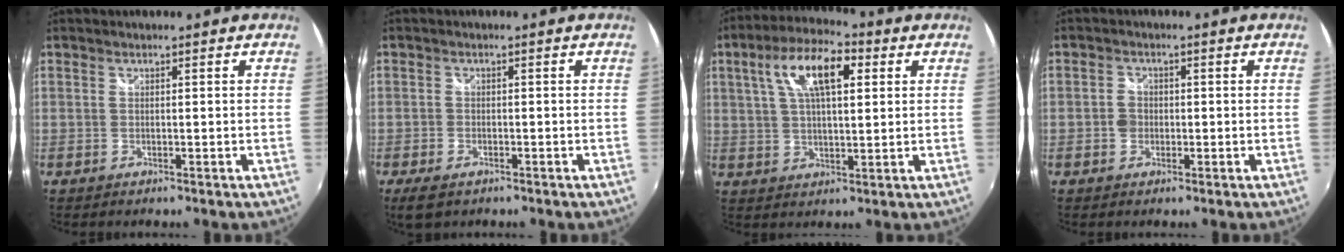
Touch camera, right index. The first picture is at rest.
{"total": 4.5, "force": [-3.0, 2.3, 2.5], "torque": [-0.060, -0.017, -0.052]}
{"total": 12.1, "force": [4.3, 4.9, 10.2], "torque": [-0.188, 0.027, 0.071]}
{"total": 2.6, "force": [-0.6, 2.3, 0.9], "torque": [-0.015, 0.005, -0.014]}